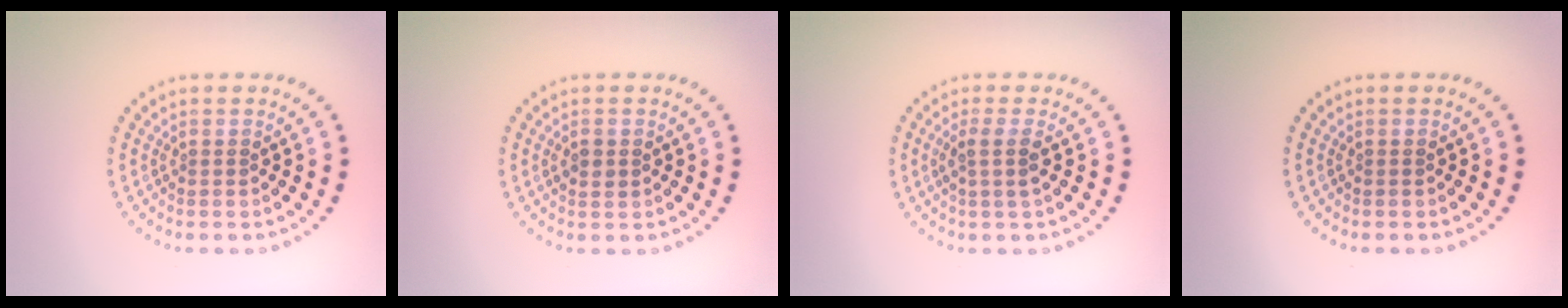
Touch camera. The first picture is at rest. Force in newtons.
{"total": 0.9, "press": 0.9, "slide": 0.0}
{"total": 1.9, "press": 1.5, "slide": 1.1}
{"total": 0.0}